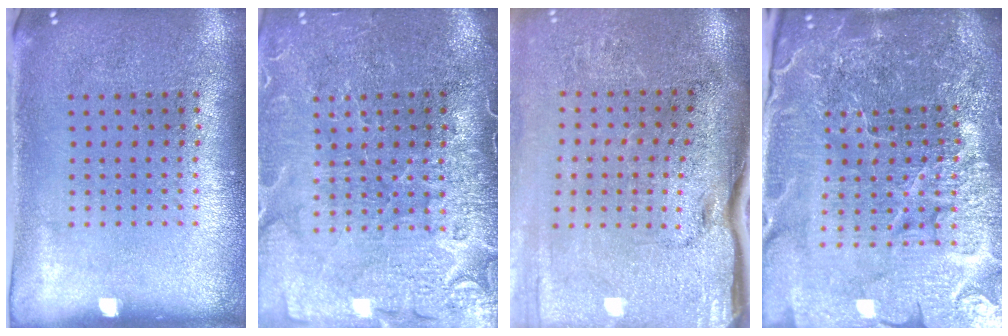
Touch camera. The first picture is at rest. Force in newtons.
{"total": 3.9, "press": 3.6, "slide": 1.5}
{"total": 4.6, "press": 3.8, "slide": 2.5}
{"total": 6.5, "press": 5.7, "slide": 3.1}